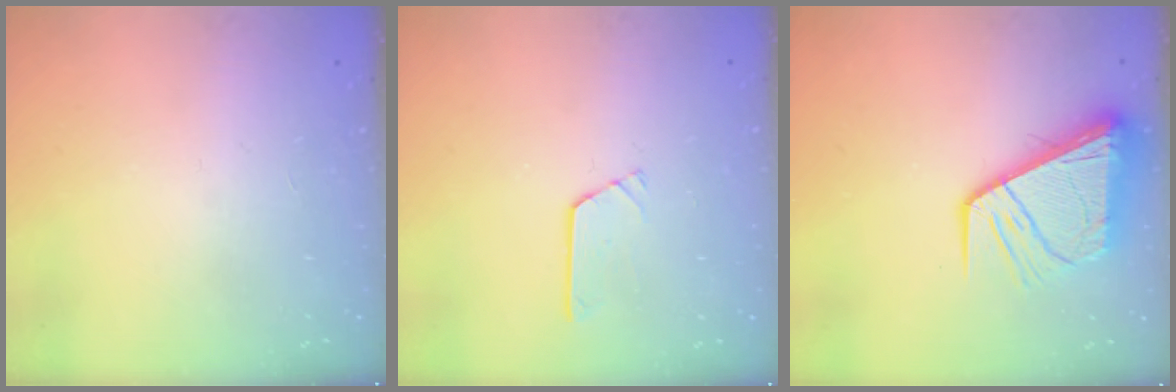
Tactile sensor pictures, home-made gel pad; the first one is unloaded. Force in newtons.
{"total": 2.7, "press": 2.7, "slide": 0.3}
{"total": 12.6, "press": 12.5, "slide": 1.7}